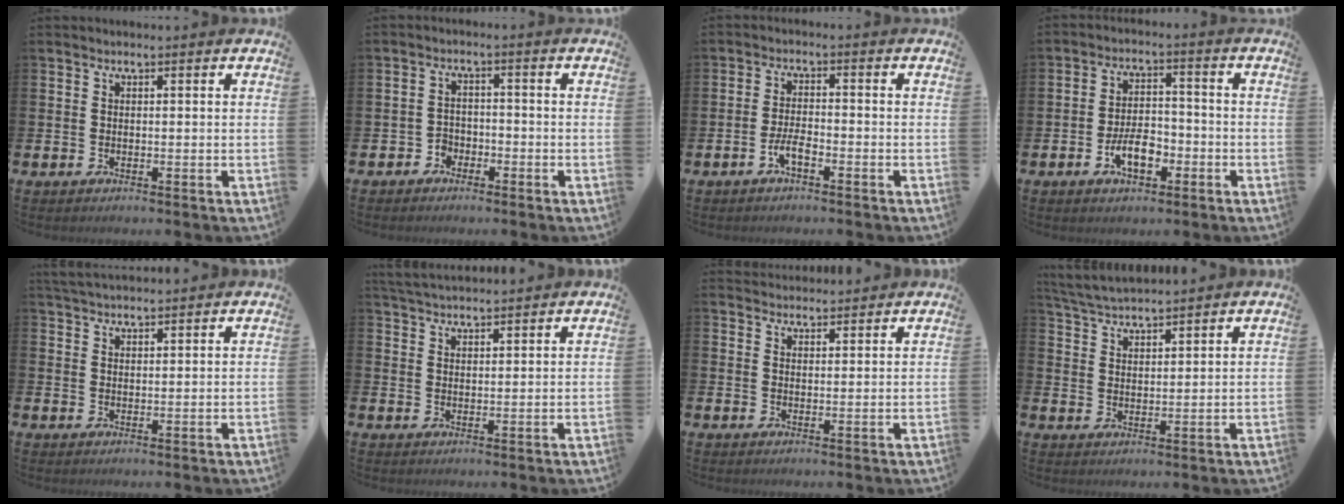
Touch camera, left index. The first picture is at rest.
{"total": 2.3, "force": [-1.8, 1.3, 0.1], "torque": [-0.013, 0.006, -0.041]}
{"total": 2.9, "force": [-1.6, 0.8, 2.3], "torque": [-0.050, 0.003, -0.030]}
{"total": 5.5, "force": [-2.3, 2.8, 4.2], "torque": [-0.071, 0.007, -0.044]}
{"total": 3.1, "force": [3.0, 0.4, 0.5], "torque": [-0.013, -0.012, 0.056]}
{"total": 3.7, "force": [3.7, 0.4, 0.5], "torque": [-0.015, -0.016, 0.068]}
{"total": 2.8, "force": [2.7, 0.5, -0.2], "torque": [0.002, -0.014, 0.050]}
{"total": 4.4, "force": [4.4, 0.2, 0.6], "torque": [-0.028, -0.021, 0.079]}